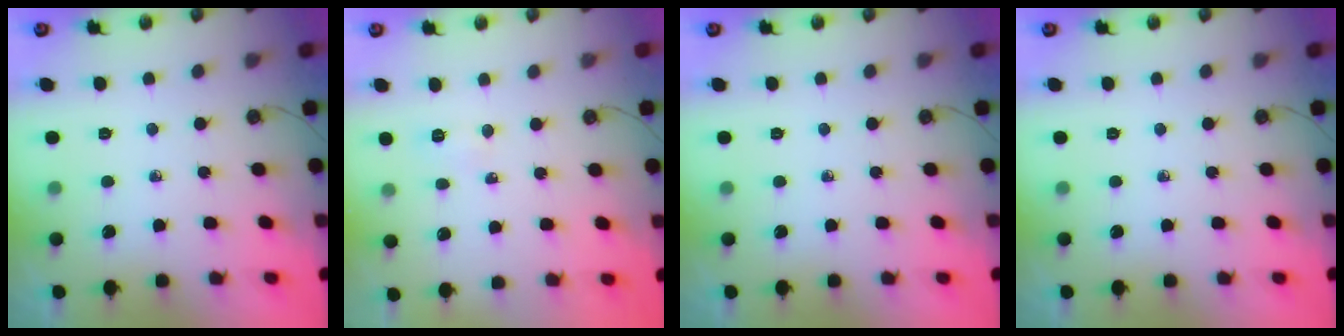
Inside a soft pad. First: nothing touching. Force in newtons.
{"total": 3.9, "press": 3.7, "slide": 1.0}
{"total": 0.0}
{"total": 0.0}